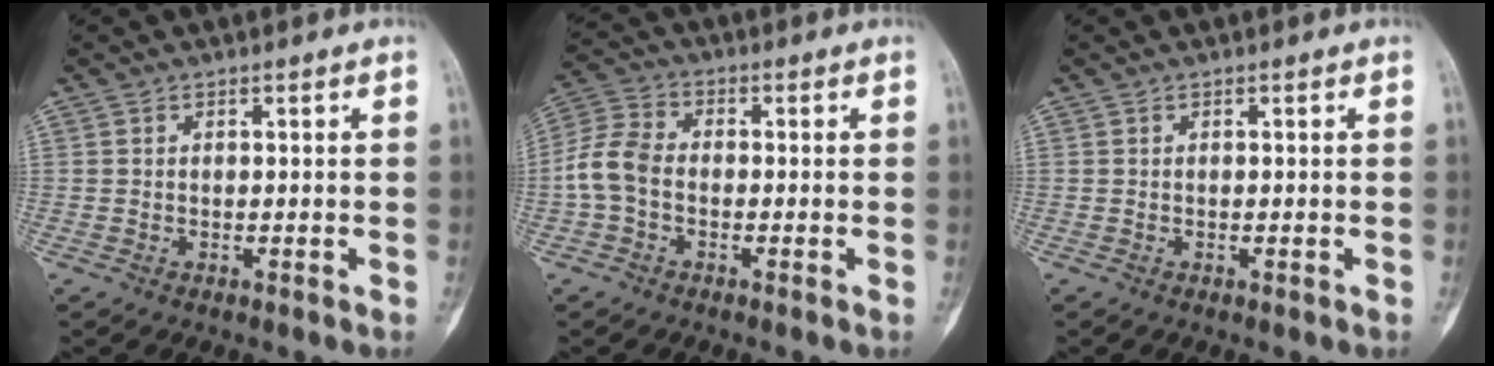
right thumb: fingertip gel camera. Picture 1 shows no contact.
{"total": 7.1, "force": [-1.4, 4.9, 4.9], "torque": [-0.102, 0.020, -0.040]}
{"total": 0.0}